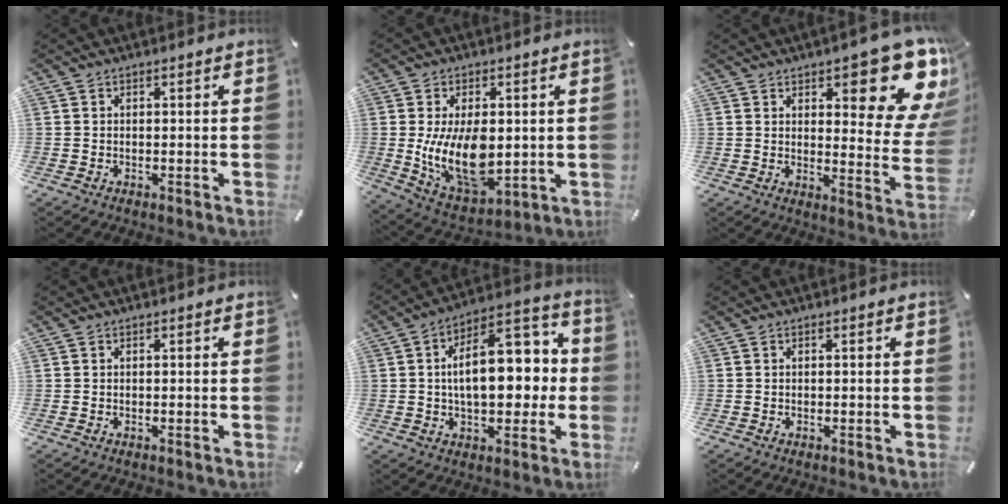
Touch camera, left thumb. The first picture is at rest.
{"total": 15.6, "force": [0.3, 9.2, 12.5], "torque": [-0.225, -0.023, 0.008]}
{"total": 17.6, "force": [10.2, 6.7, 12.6], "torque": [-0.144, -0.088, 0.166]}
{"total": 0.0}
{"total": 17.0, "force": [1.3, 10.0, 13.7], "torque": [-0.190, -0.004, 0.022]}
{"total": 0.0}